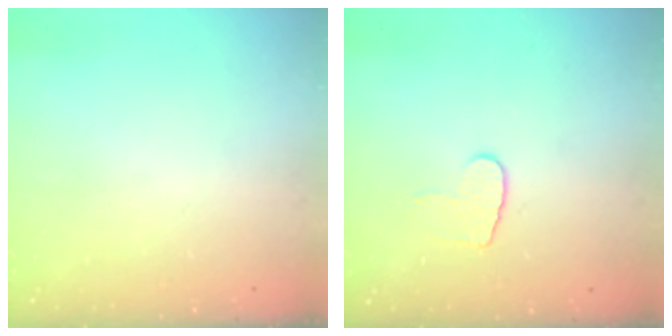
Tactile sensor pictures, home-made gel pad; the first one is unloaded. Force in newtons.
{"total": 6.6, "press": 6.6, "slide": 0.6}